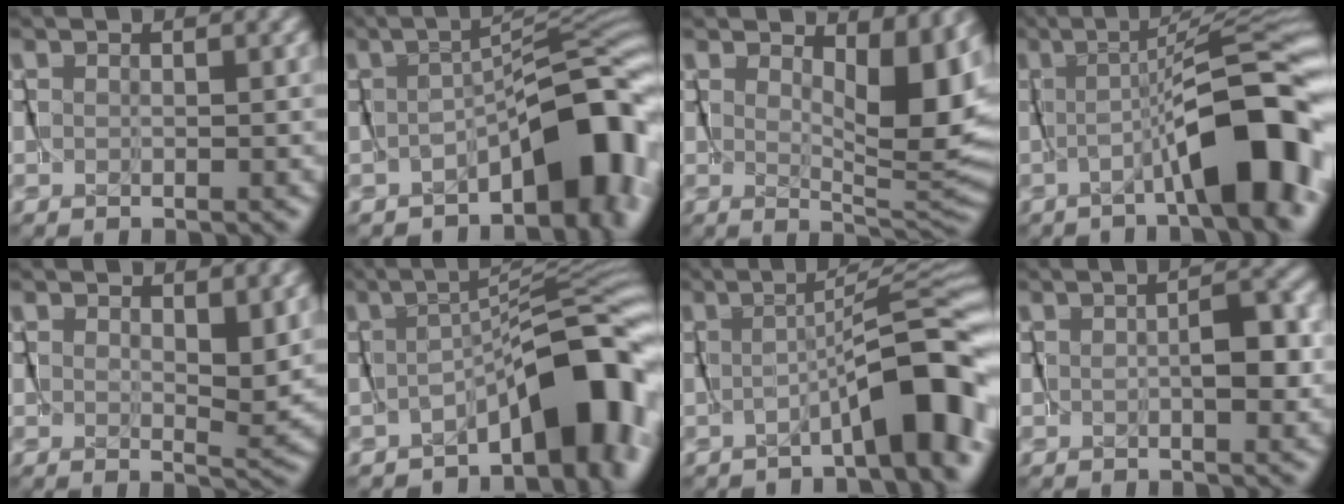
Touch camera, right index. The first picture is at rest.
{"total": 6.5, "force": [-3.5, 2.3, 5.0], "torque": [-0.055, 0.001, -0.054]}
{"total": 6.8, "force": [2.8, 1.9, 5.9], "torque": [-0.063, -0.005, 0.048]}
{"total": 6.7, "force": [-3.0, -0.4, 6.0], "torque": [-0.055, 0.021, -0.048]}
{"total": 2.4, "force": [1.6, 0.5, 1.7], "torque": [-0.037, -0.018, 0.035]}
{"total": 6.8, "force": [-3.7, 1.7, 5.5], "torque": [-0.059, -0.003, -0.055]}
{"total": 5.2, "force": [-3.0, -0.2, 4.2], "torque": [-0.029, 0.016, -0.048]}
{"total": 2.6, "force": [-0.4, 1.2, 2.2], "torque": [-0.019, 0.009, -0.012]}